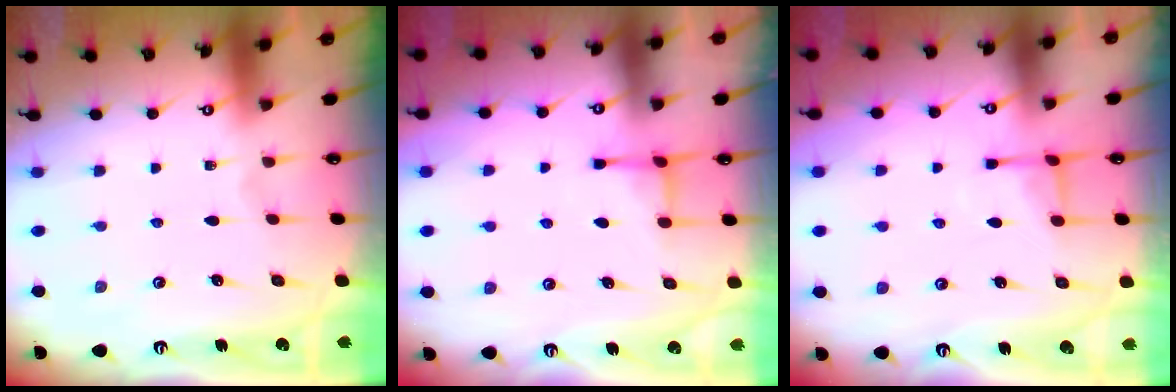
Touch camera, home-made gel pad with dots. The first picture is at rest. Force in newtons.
{"total": 3.6, "press": 3.5, "slide": 0.7}
{"total": 5.4, "press": 5.4, "slide": 0.6}